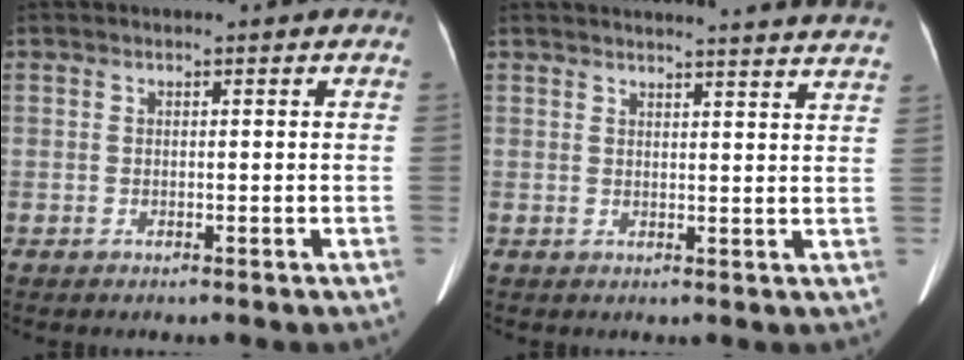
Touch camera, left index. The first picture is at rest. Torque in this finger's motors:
{"motor_torque": [-0.38, -0.37, -0.28, 0.01]}